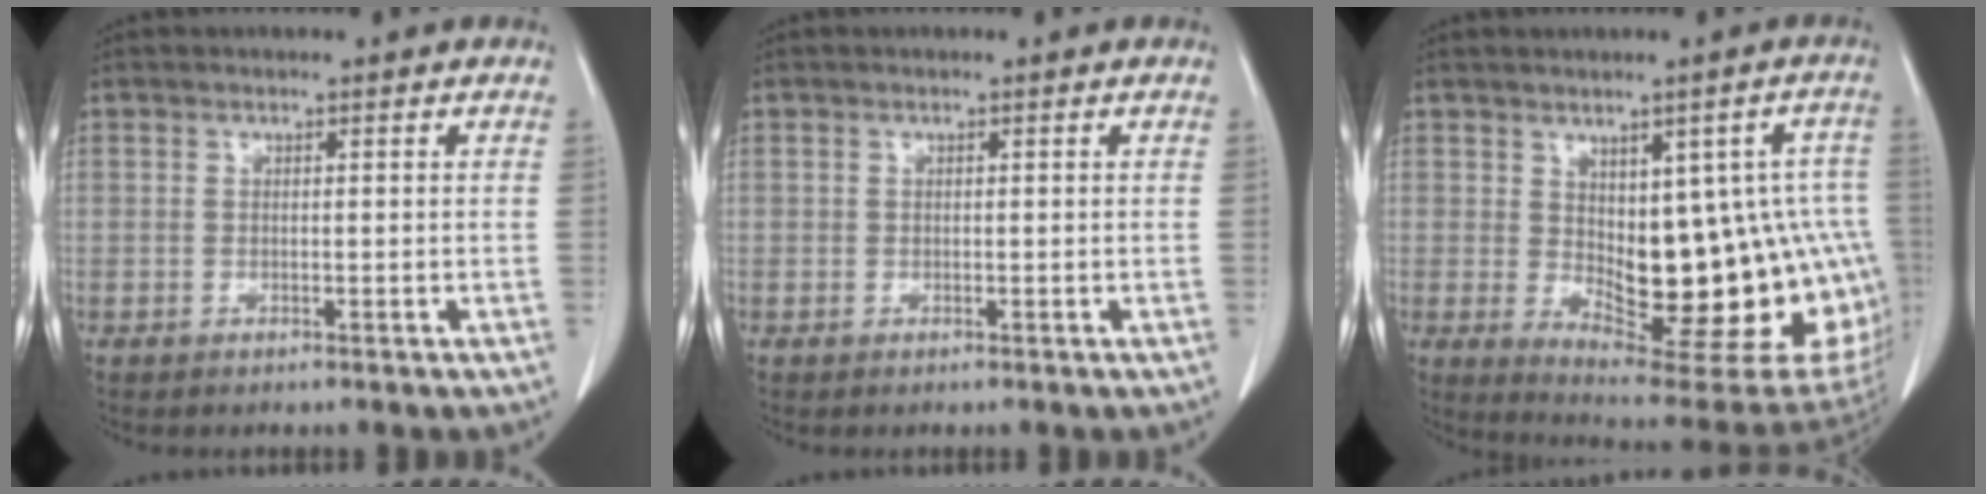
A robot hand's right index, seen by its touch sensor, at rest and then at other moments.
{"total": 0.0}
{"total": 21.1, "force": [-1.4, 8.0, 19.5], "torque": [-0.168, 0.014, 0.013]}